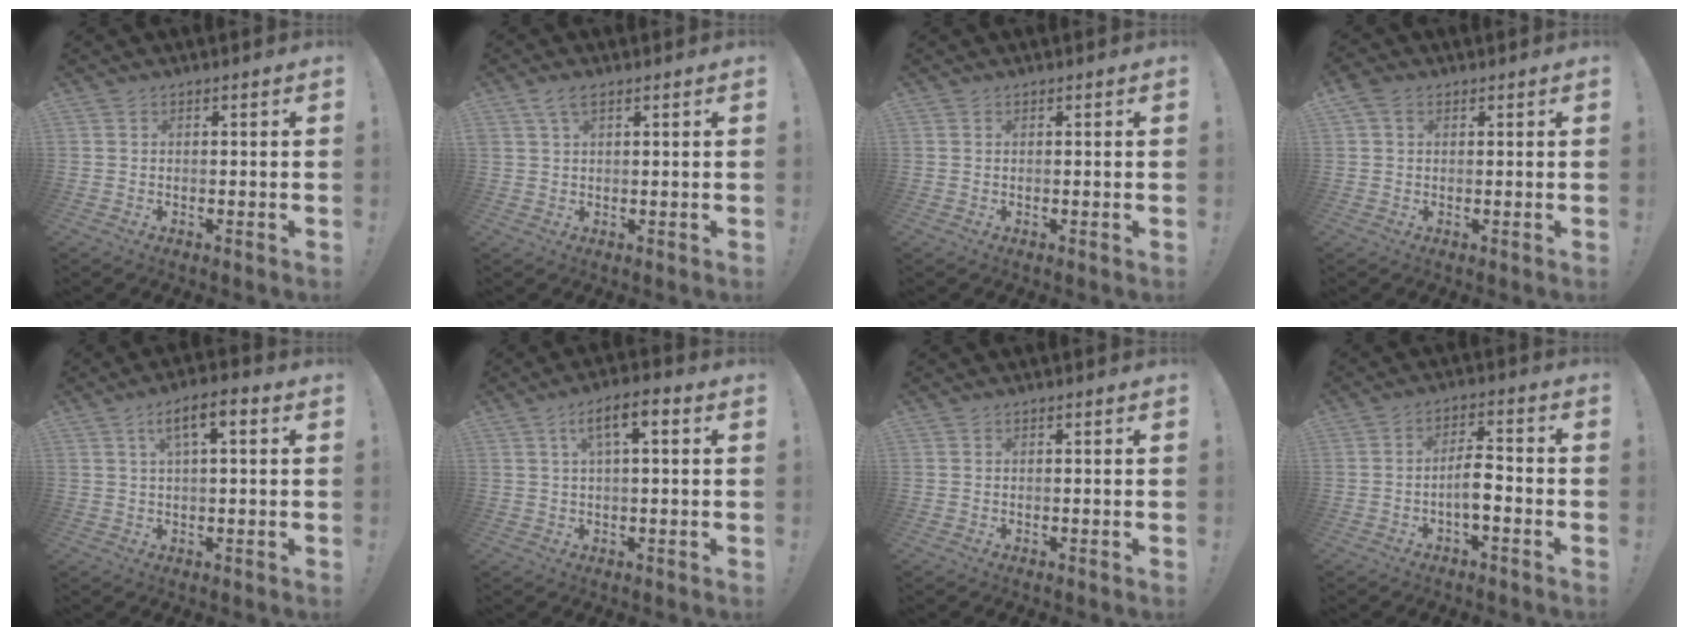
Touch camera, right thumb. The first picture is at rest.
{"total": 3.7, "force": [2.0, 1.8, 2.6], "torque": [-0.048, 0.002, 0.037]}
{"total": 0.0}
{"total": 3.2, "force": [1.5, 2.3, 1.7], "torque": [-0.027, 0.001, 0.029]}
{"total": 7.2, "force": [2.2, 2.1, 6.6], "torque": [-0.105, 0.000, 0.032]}
{"total": 7.3, "force": [1.9, 2.1, 6.7], "torque": [-0.106, 0.001, 0.026]}
{"total": 0.0}
{"total": 7.1, "force": [-2.5, 2.6, 6.1], "torque": [-0.116, 0.010, -0.046]}